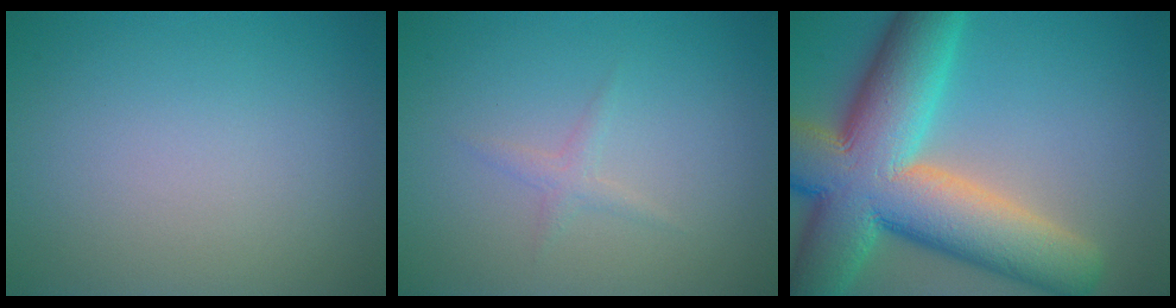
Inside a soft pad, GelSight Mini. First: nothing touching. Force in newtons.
{"total": 1.0, "press": 1.0, "slide": 0.1}
{"total": 15.1, "press": 15.1, "slide": 0.9}